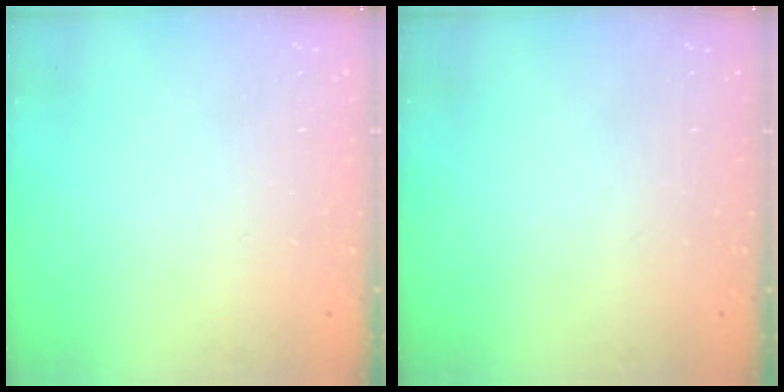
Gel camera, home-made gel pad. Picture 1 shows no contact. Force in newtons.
{"total": 0.0}